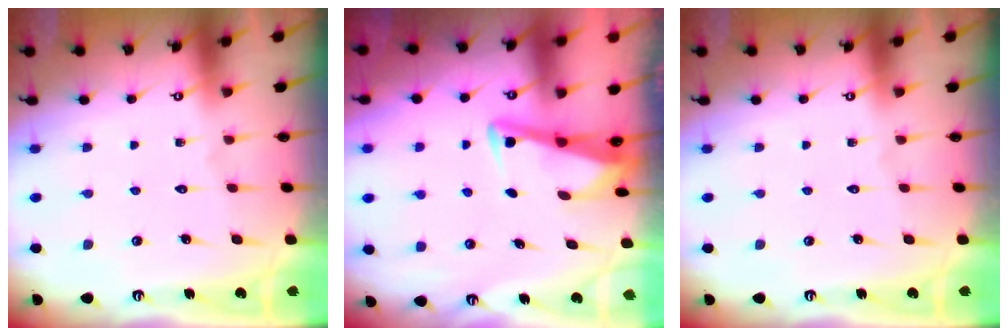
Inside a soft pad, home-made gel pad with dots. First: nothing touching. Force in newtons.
{"total": 3.4, "press": 3.4, "slide": 0.3}
{"total": 0.0}